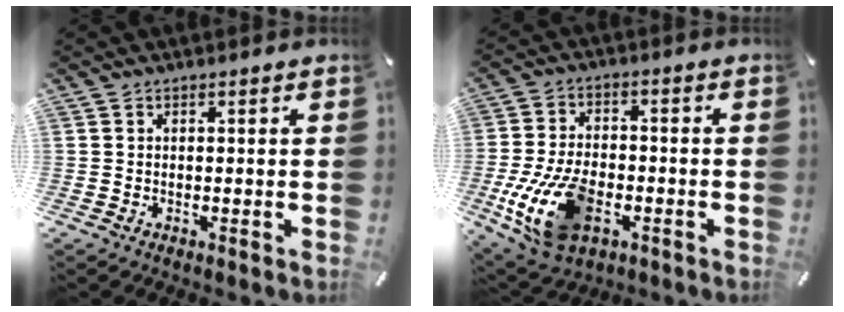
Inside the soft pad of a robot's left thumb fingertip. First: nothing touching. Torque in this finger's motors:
{"motor_torque": [2.22, 2.79, 1.37, 0.66, 0.23]}